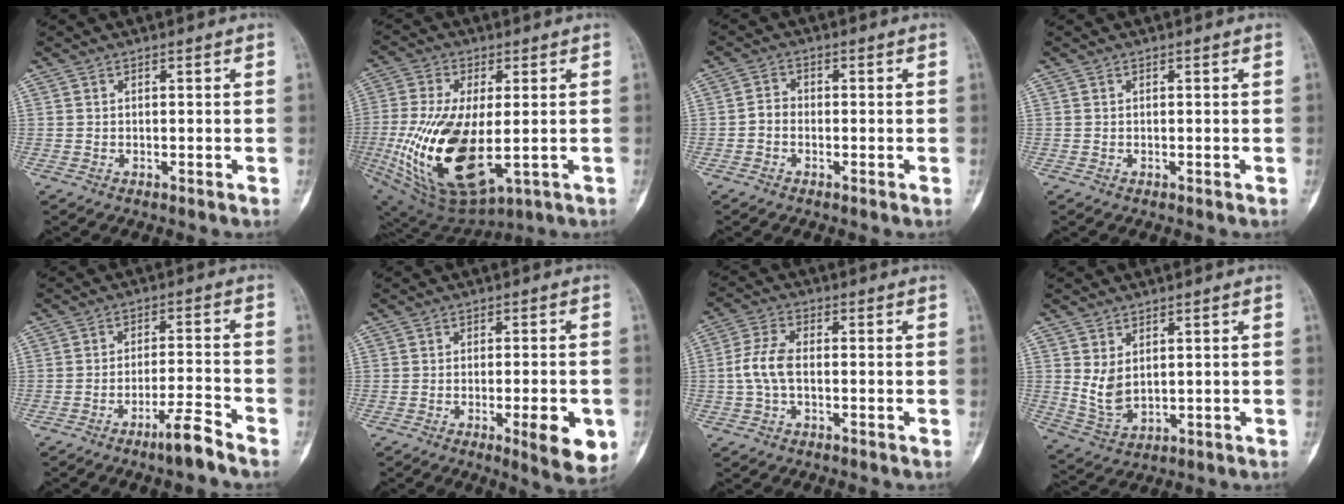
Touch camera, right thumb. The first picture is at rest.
{"total": 21.2, "force": [-2.9, 10.1, 18.4], "torque": [-0.375, -0.024, -0.024]}
{"total": 2.3, "force": [-0.8, 1.9, 1.2], "torque": [-0.014, 0.008, -0.024]}
{"total": 0.0}
{"total": 6.2, "force": [-4.6, 0.2, 4.1], "torque": [-0.075, 0.029, -0.082]}
{"total": 8.9, "force": [-2.9, 2.3, 8.1], "torque": [-0.097, -0.006, -0.034]}
{"total": 6.2, "force": [-0.7, 3.4, 5.1], "torque": [-0.118, 0.016, -0.019]}
{"total": 5.7, "force": [1.4, 3.6, 4.1], "torque": [-0.072, -0.015, 0.046]}